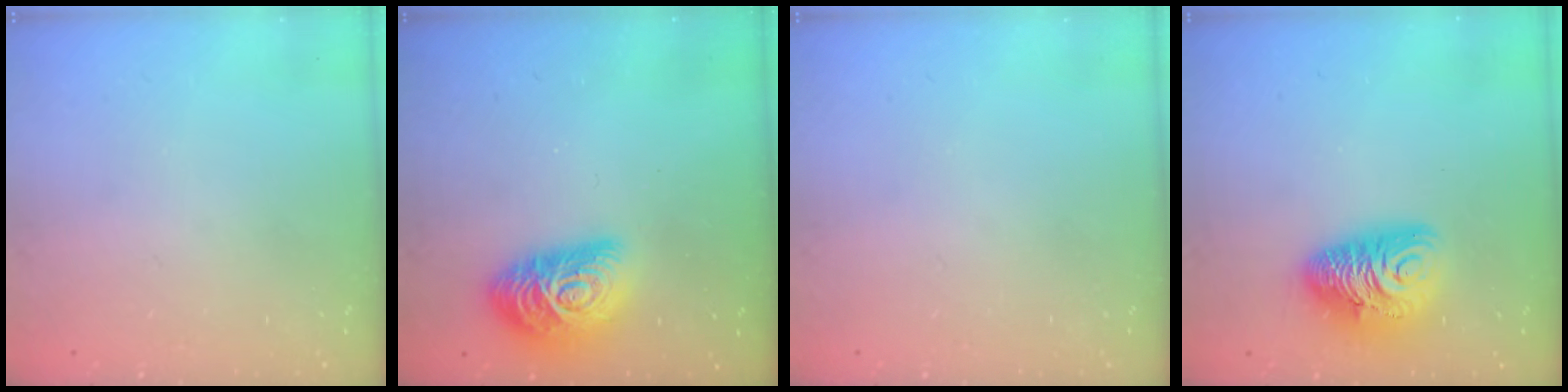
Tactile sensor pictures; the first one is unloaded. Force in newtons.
{"total": 16.4, "press": 16.4, "slide": 0.8}
{"total": 0.0}
{"total": 11.7, "press": 11.7, "slide": 1.3}